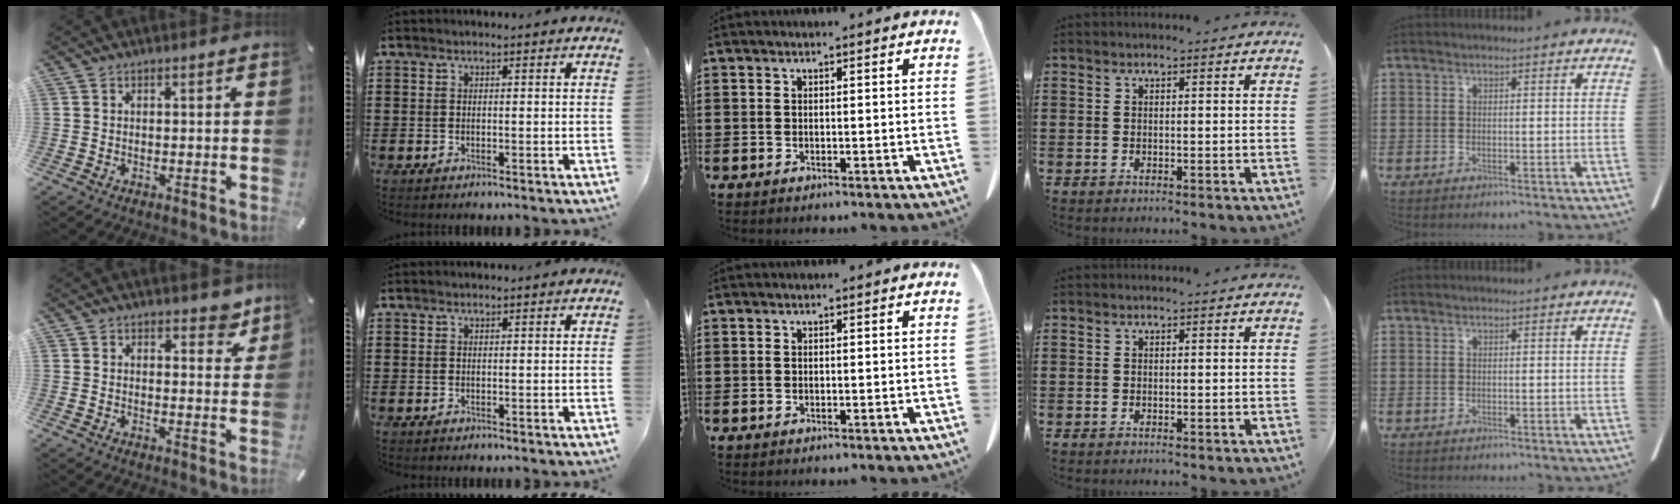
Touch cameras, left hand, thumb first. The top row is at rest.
{"thumb": {"total": 4.6, "force": [3.3, 2.7, 1.7], "torque": [-0.001, -0.016, 0.053]}}